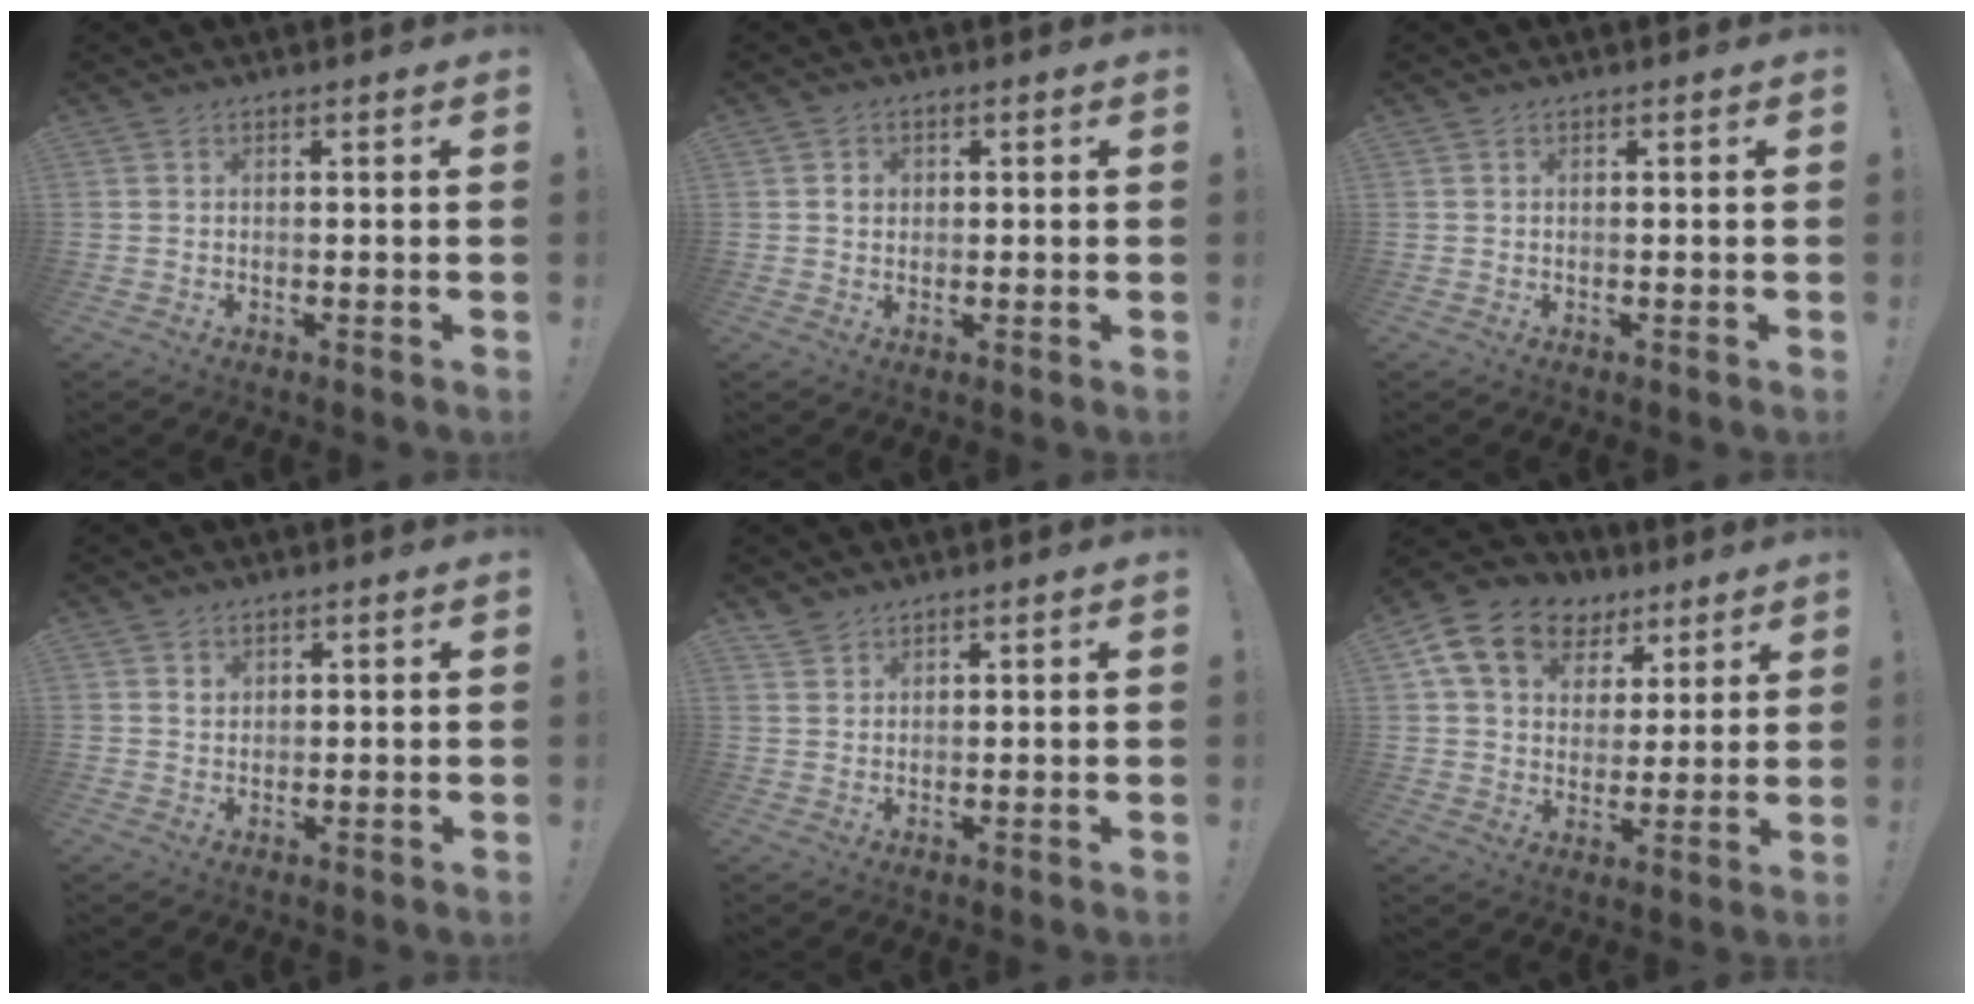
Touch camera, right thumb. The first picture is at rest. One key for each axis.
{"total": 2.5, "fx": 0.3, "fy": 2.2, "fz": 1.2, "tx": -0.009, "ty": 0.001, "tz": 0.002}
{"total": 0.0}
{"total": 2.0, "fx": 1.2, "fy": 1.5, "fz": 0.5, "tx": 0.003, "ty": -0.006, "tz": 0.020}
{"total": 2.9, "fx": 2.5, "fy": 1.4, "fz": 0.4, "tx": -0.002, "ty": -0.016, "tz": 0.046}
{"total": 16.4, "fx": 8.6, "fy": 11.4, "fz": 7.9, "tx": -0.131, "ty": -0.037, "tz": 0.166}